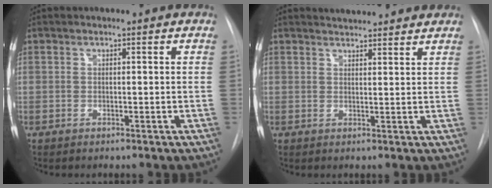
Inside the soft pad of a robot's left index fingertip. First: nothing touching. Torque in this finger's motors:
{"motor_torque": [-0.03, -0.21, -0.26, -0.01]}